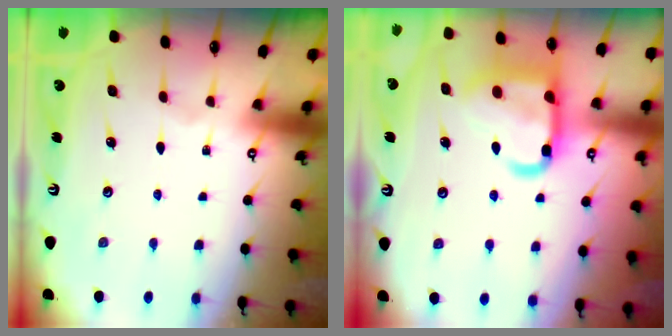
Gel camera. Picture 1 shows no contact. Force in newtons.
{"total": 19.1, "press": 18.9, "slide": 2.0}